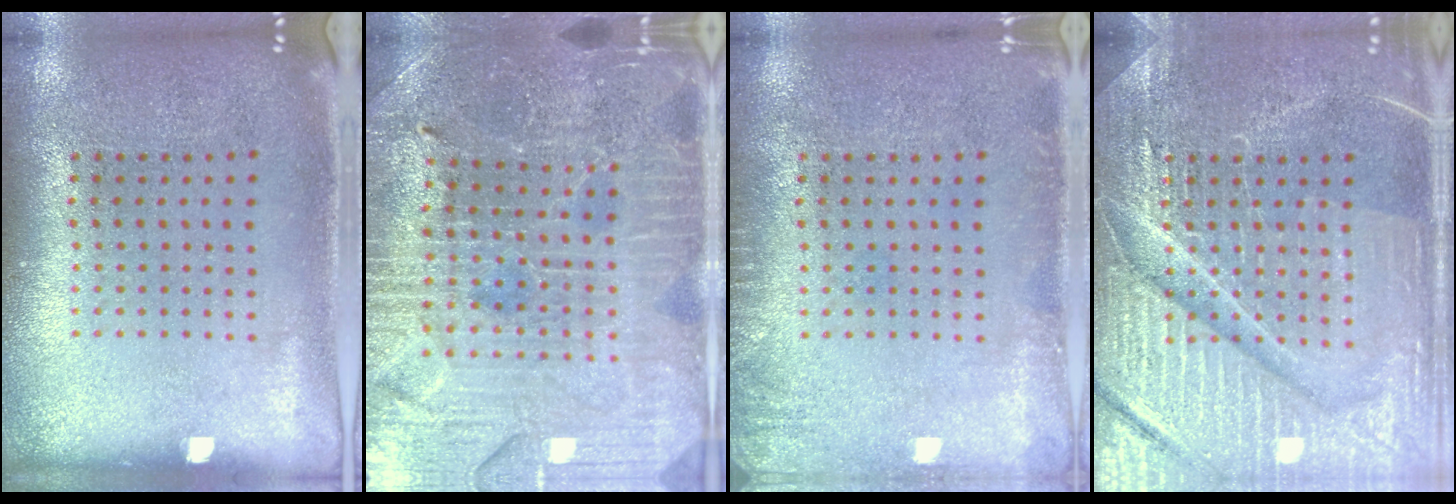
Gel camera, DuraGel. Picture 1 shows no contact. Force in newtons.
{"total": 3.8, "press": 3.7, "slide": 0.8}
{"total": 1.4, "press": 1.4, "slide": 0.3}
{"total": 7.1, "press": 7.1, "slide": 0.9}